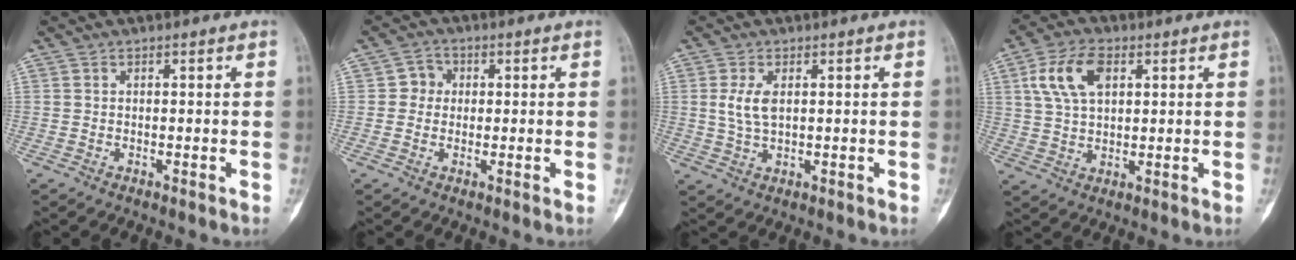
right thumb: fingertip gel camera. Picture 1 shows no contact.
{"total": 3.3, "force": [0.3, 3.2, 1.0], "torque": [0.008, 0.008, -0.003]}
{"total": 4.5, "force": [1.0, 2.2, 3.8], "torque": [-0.076, -0.001, 0.022]}
{"total": 9.7, "force": [3.3, 5.6, 7.2], "torque": [-0.134, 0.003, 0.063]}